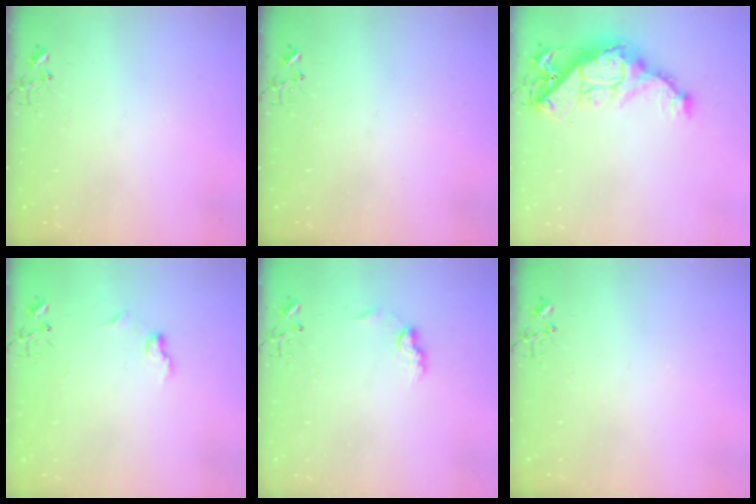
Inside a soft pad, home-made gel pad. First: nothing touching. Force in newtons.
{"total": 0.0}
{"total": 14.2, "press": 14.2, "slide": 1.1}
{"total": 6.8, "press": 6.7, "slide": 0.6}
{"total": 7.5, "press": 7.5, "slide": 0.2}
{"total": 0.0}